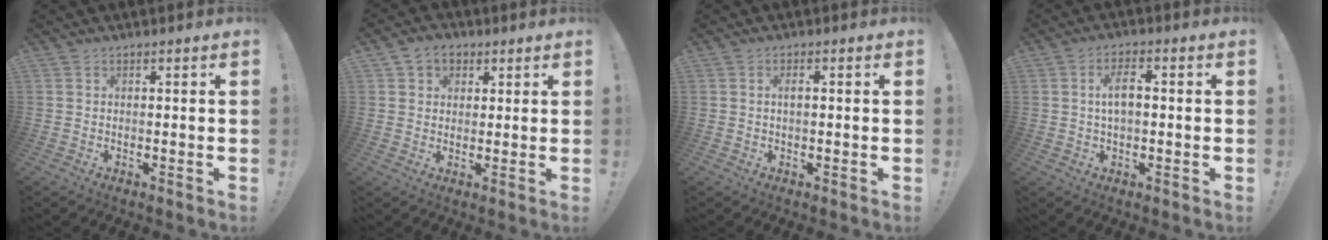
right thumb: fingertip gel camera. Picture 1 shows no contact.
{"total": 5.4, "force": [2.4, 4.4, 2.0], "torque": [-0.024, -0.007, 0.044]}
{"total": 1.5, "force": [0.2, 0.5, 1.4], "torque": [-0.020, 0.001, 0.001]}
{"total": 5.5, "force": [0.5, 2.6, 4.8], "torque": [-0.072, 0.007, 0.007]}